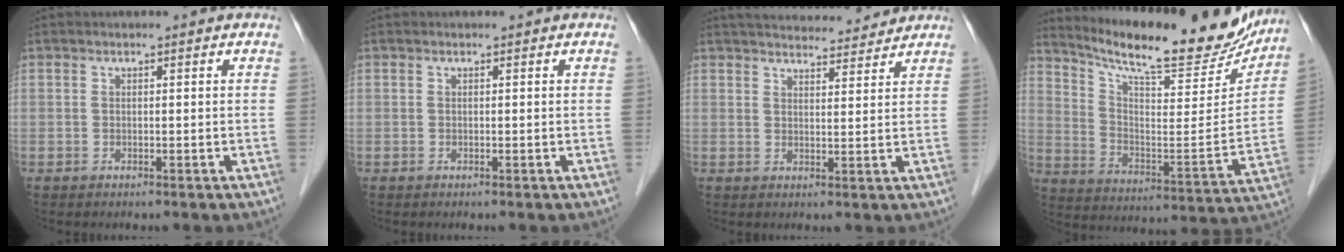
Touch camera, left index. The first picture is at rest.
{"total": 0.0}
{"total": 12.1, "force": [11.5, 1.9, 3.3], "torque": [-0.043, 0.017, 0.157]}
{"total": 22.3, "force": [20.0, 3.3, 9.2], "torque": [-0.150, -0.044, 0.286]}